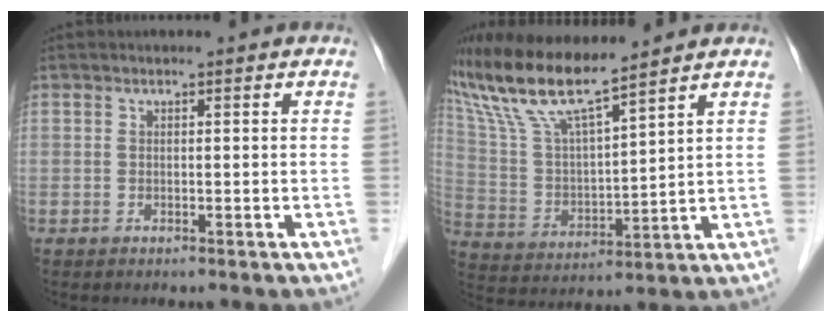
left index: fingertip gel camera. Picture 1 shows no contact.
{"total": 13.6, "force": [11.3, 0.4, 7.5], "torque": [-0.162, 0.009, 0.223]}